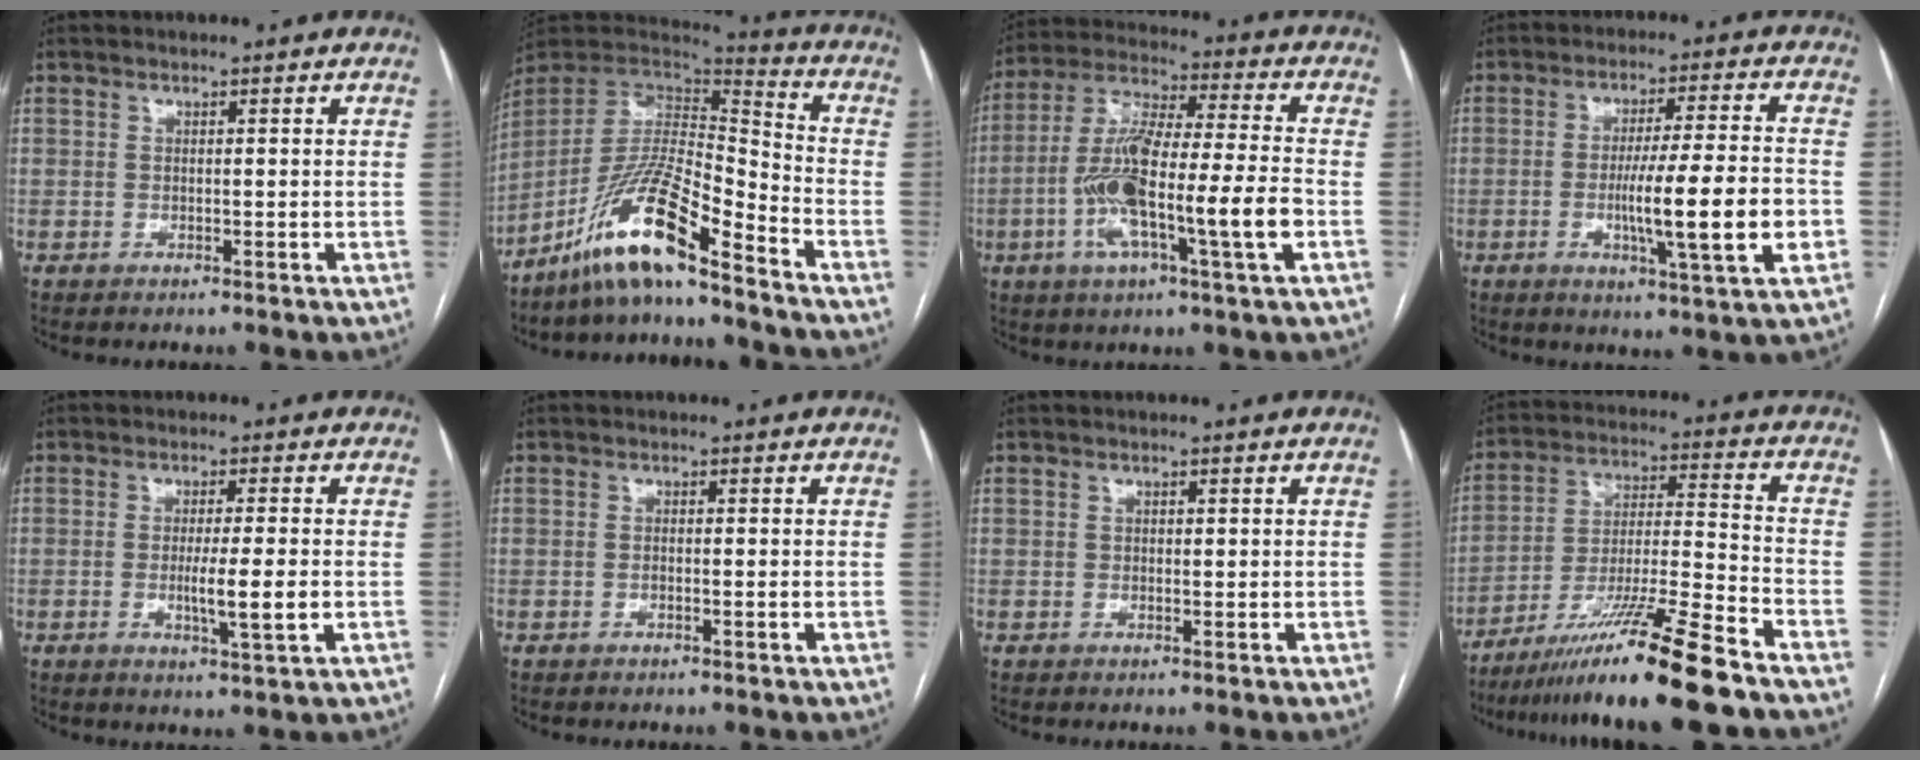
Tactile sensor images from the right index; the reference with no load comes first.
{"total": 14.5, "force": [-10.7, 1.4, 9.7], "torque": [-0.186, 0.005, -0.198]}
{"total": 16.8, "force": [-4.2, 1.3, 16.2], "torque": [-0.311, -0.001, -0.078]}
{"total": 12.8, "force": [-2.8, -0.2, 12.5], "torque": [-0.201, -0.010, -0.048]}
{"total": 6.3, "force": [-1.2, -0.3, 6.1], "torque": [-0.104, -0.013, -0.020]}
{"total": 1.0, "force": [-0.2, 0.2, 0.9], "torque": [-0.017, -0.001, -0.003]}
{"total": 0.6, "force": [0.1, 0.3, 0.4], "torque": [-0.006, 0.000, 0.002]}
{"total": 17.2, "force": [-13.4, -1.7, 10.7], "torque": [-0.196, -0.026, -0.232]}